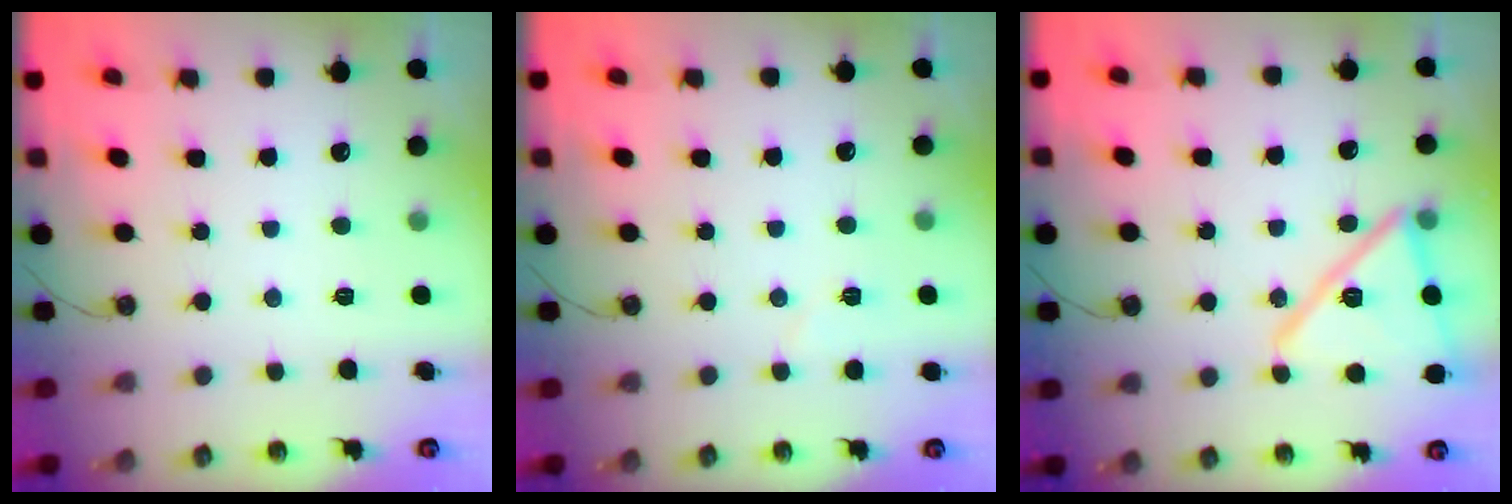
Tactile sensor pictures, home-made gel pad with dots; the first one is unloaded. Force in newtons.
{"total": 4.9, "press": 4.6, "slide": 1.7}
{"total": 16.7, "press": 16.7, "slide": 0.7}